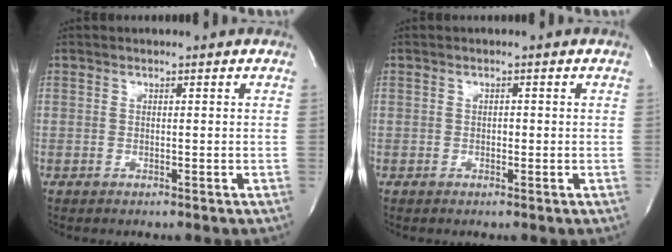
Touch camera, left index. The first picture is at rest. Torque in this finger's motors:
{"motor_torque": [0.03, 0.00, -0.03, -0.01]}